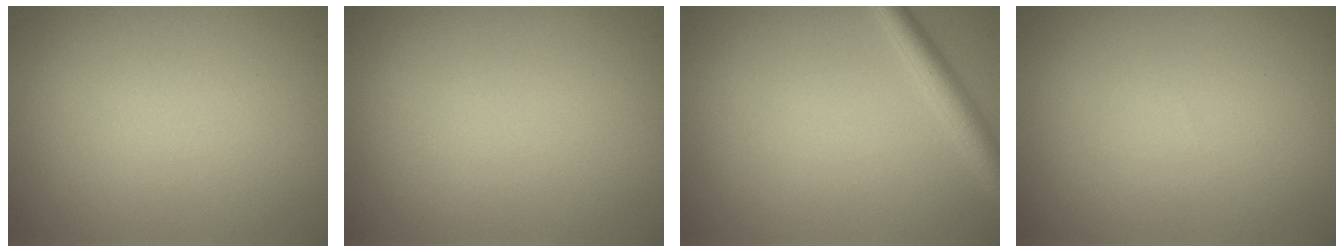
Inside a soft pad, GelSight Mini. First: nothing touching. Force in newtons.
{"total": 0.0}
{"total": 2.5, "press": 2.5, "slide": 0.1}
{"total": 0.0}